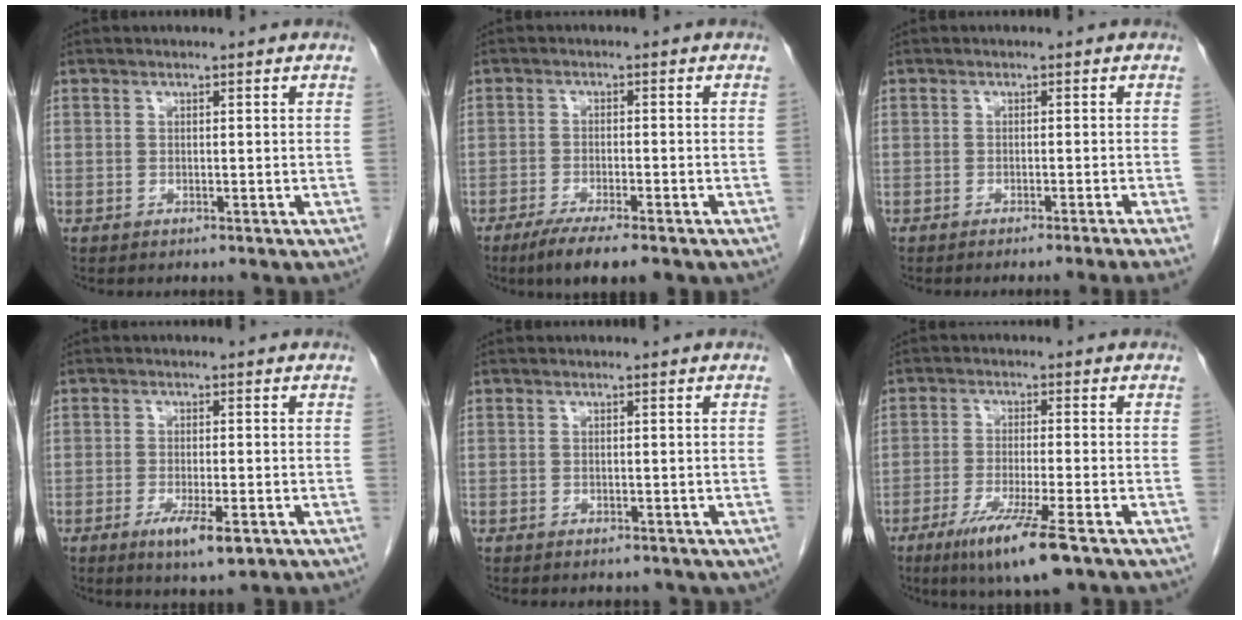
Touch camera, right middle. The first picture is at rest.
{"total": 6.7, "force": [-4.7, 0.9, 4.7], "torque": [-0.077, -0.015, -0.071]}
{"total": 3.8, "force": [-2.9, -1.4, 2.1], "torque": [-0.018, 0.004, -0.039]}
{"total": 5.2, "force": [-2.5, 1.0, 4.4], "torque": [-0.079, -0.009, -0.037]}
{"total": 2.0, "force": [-1.4, 1.1, 0.8], "torque": [-0.013, -0.001, -0.010]}
{"total": 9.2, "force": [-5.4, 0.1, 7.5], "torque": [-0.138, -0.027, -0.091]}